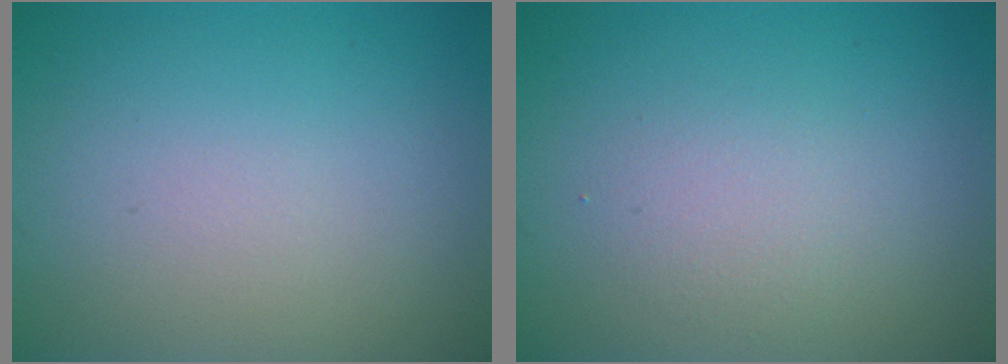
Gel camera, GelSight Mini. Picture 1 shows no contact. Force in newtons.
{"total": 1.9, "press": 1.9, "slide": 0.1}